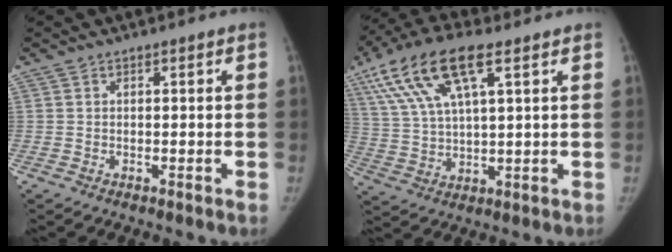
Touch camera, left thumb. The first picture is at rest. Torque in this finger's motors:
{"motor_torque": [1.55, 2.24, 1.37, -1.40, 0.51]}